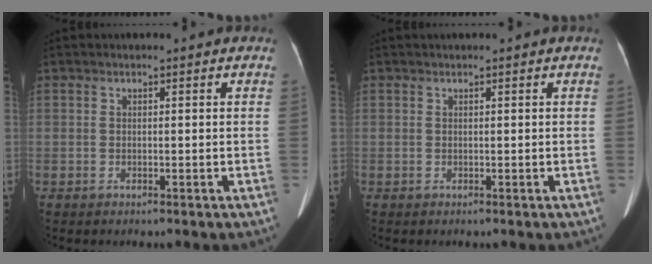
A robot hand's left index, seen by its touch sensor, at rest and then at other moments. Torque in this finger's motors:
{"motor_torque": [0.41, -0.78, 0.03, 0.00]}